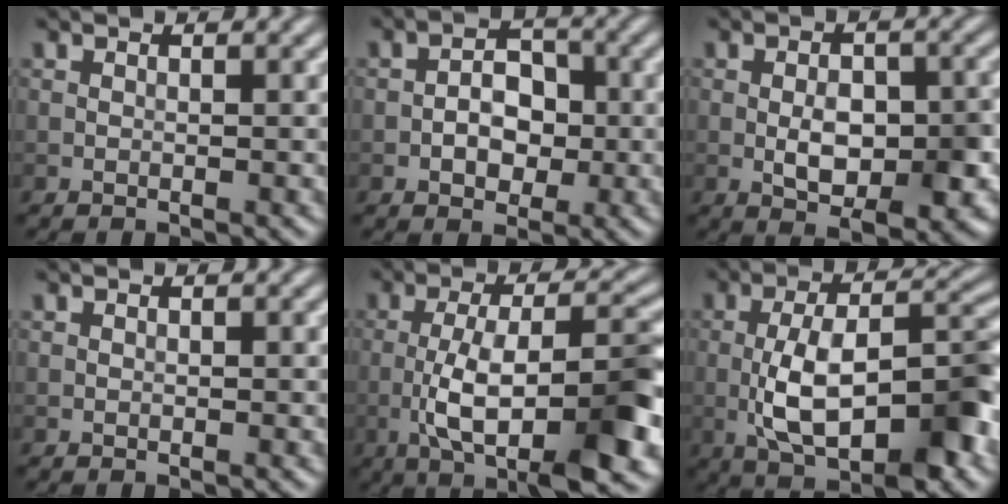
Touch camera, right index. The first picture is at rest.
{"total": 3.3, "force": [-0.7, 2.3, 2.3], "torque": [-0.033, 0.007, -0.014]}
{"total": 5.5, "force": [-0.9, 3.1, 4.5], "torque": [-0.074, -0.003, -0.013]}
{"total": 0.0}
{"total": 11.0, "force": [-3.5, 3.5, 9.8], "torque": [-0.158, 0.010, -0.056]}
{"total": 10.3, "force": [-2.9, 4.1, 9.0], "torque": [-0.151, 0.009, -0.049]}